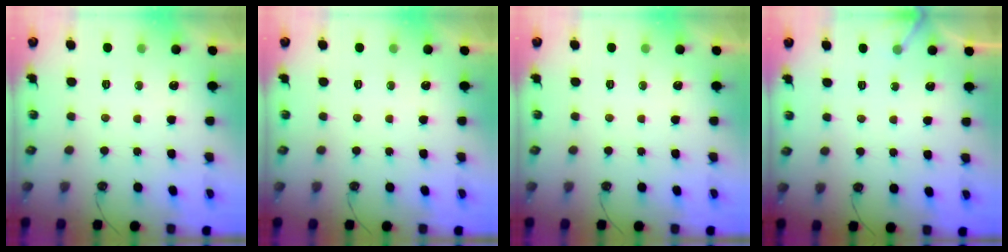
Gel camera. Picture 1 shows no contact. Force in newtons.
{"total": 0.0}
{"total": 0.0}
{"total": 2.3, "press": 2.3, "slide": 0.1}